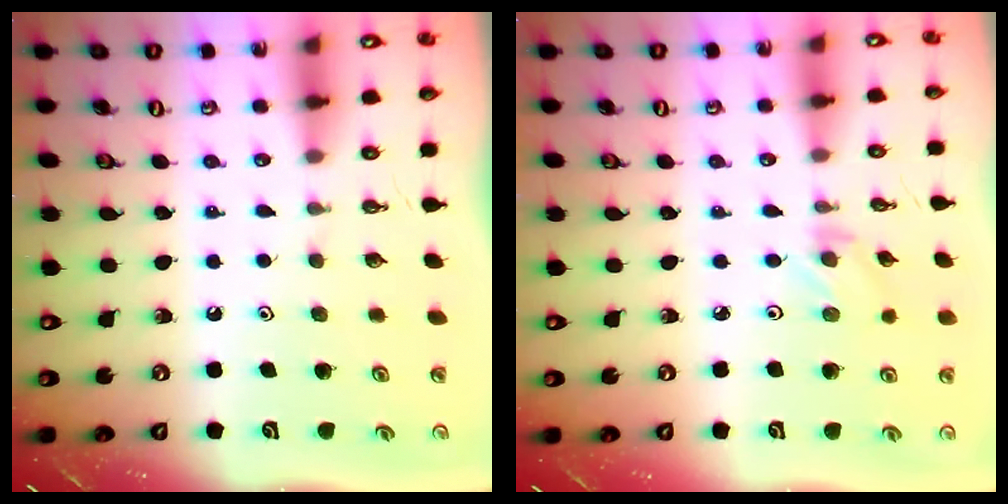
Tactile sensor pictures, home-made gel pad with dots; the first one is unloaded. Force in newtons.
{"total": 1.2, "press": 1.1, "slide": 0.2}